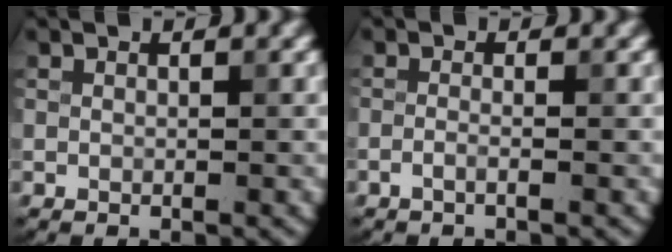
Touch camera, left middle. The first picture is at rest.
{"total": 1.1, "force": [-0.6, 0.3, 0.8], "torque": [-0.015, -0.002, -0.015]}